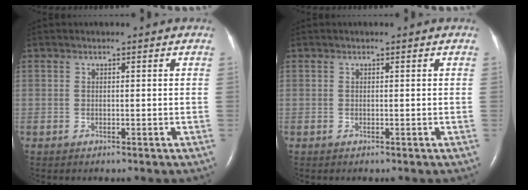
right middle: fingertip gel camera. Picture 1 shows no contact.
{"total": 0.0}